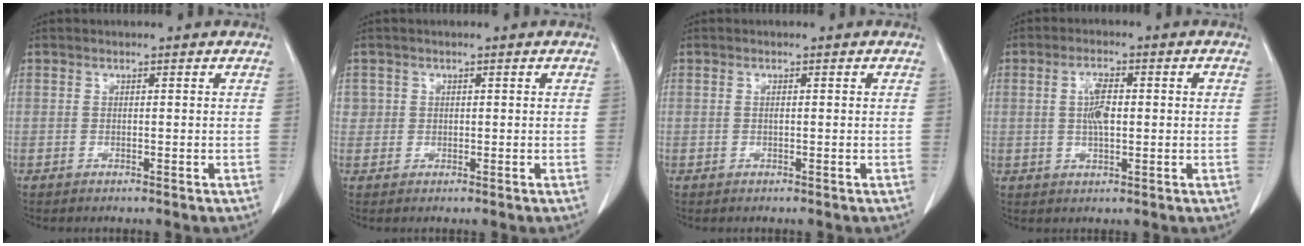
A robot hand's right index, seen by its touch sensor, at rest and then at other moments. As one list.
[{"total": 1.6, "force": [0.4, 1.6, 0.0], "torque": [0.015, 0.003, 0.002]}, {"total": 0.6, "force": [0.1, 0.1, 0.6], "torque": [-0.013, 0.000, 0.003]}, {"total": 4.8, "force": [0.4, 1.6, 4.5], "torque": [-0.091, 0.011, 0.008]}]